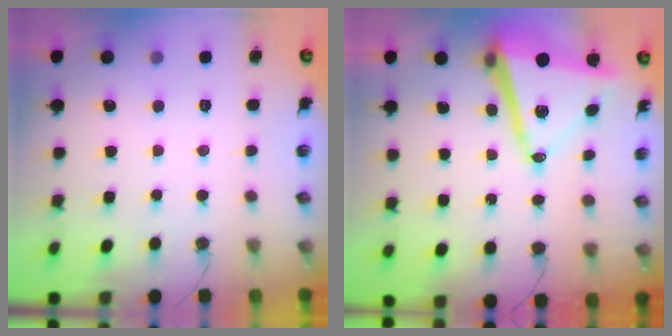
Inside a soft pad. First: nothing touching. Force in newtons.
{"total": 14.2, "press": 14.0, "slide": 2.5}